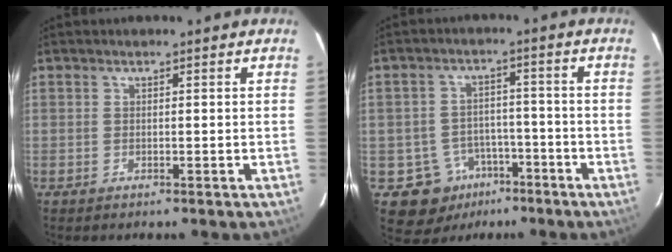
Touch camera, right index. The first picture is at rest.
{"total": 8.6, "force": [-4.0, 7.5, 1.2], "torque": [-0.020, 0.014, -0.048]}